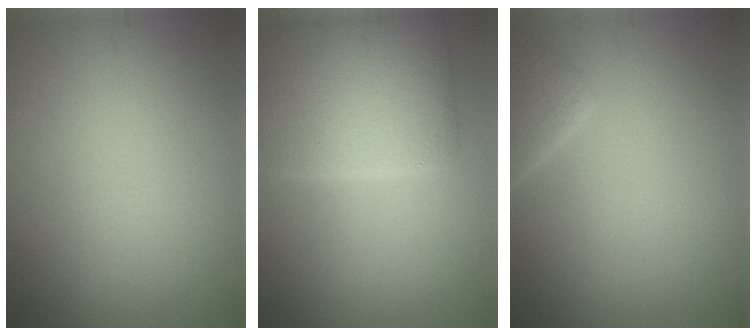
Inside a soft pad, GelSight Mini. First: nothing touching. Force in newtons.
{"total": 7.8, "press": 7.8, "slide": 0.3}
{"total": 2.2, "press": 2.2, "slide": 0.1}